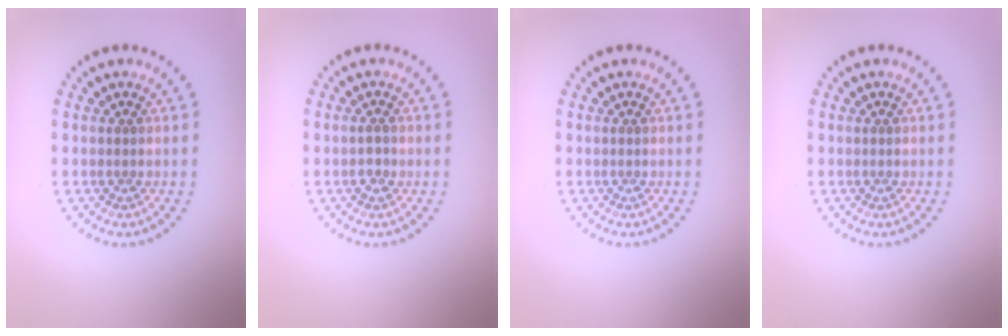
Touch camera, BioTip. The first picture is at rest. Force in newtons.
{"total": 1.1, "press": 1.0, "slide": 0.5}
{"total": 0.0}
{"total": 0.0}